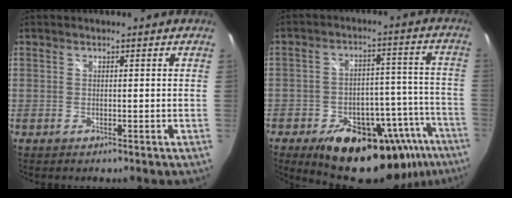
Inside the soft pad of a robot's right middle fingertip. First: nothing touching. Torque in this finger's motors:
{"motor_torque": [0.74, -0.76, 0.43, 0.11]}